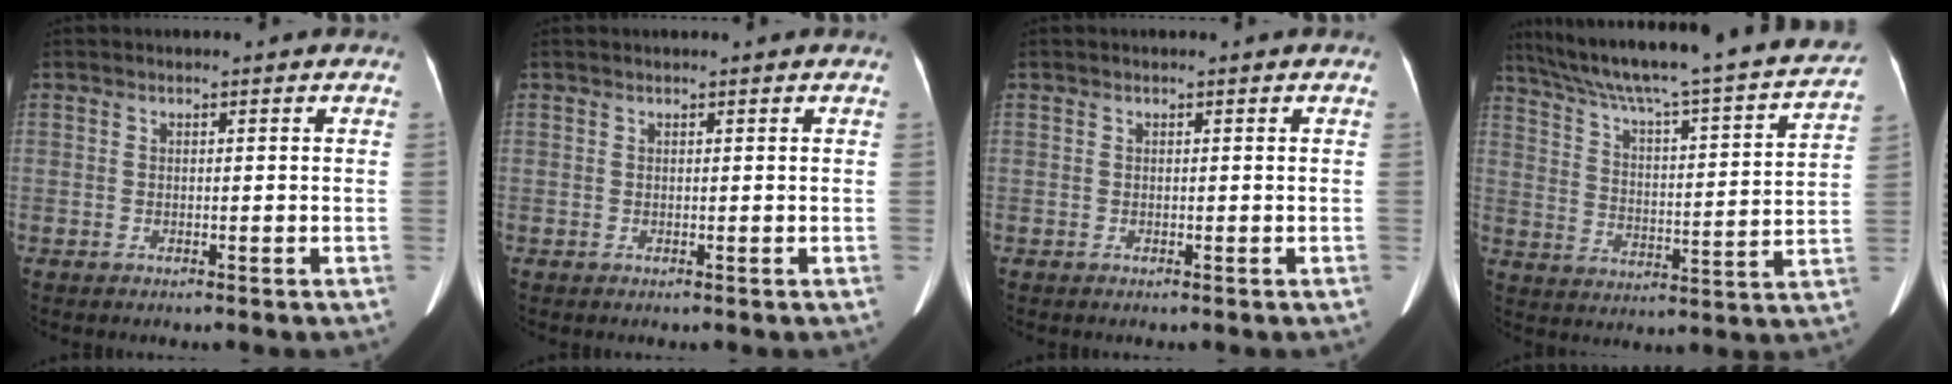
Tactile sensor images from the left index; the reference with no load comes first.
{"total": 1.1, "force": [1.0, 0.0, 0.4], "torque": [-0.005, 0.018, 0.017]}
{"total": 0.0}
{"total": 28.1, "force": [24.6, 2.1, 13.5], "torque": [-0.218, -0.028, 0.332]}